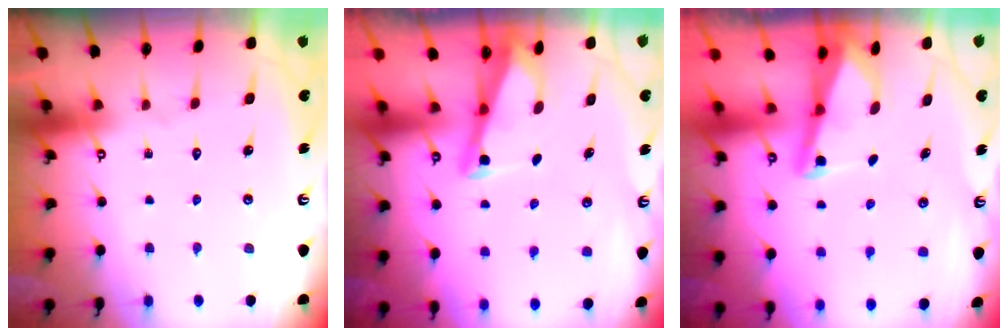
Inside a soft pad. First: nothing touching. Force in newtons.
{"total": 2.8, "press": 2.8, "slide": 0.3}
{"total": 2.7, "press": 2.7, "slide": 0.6}